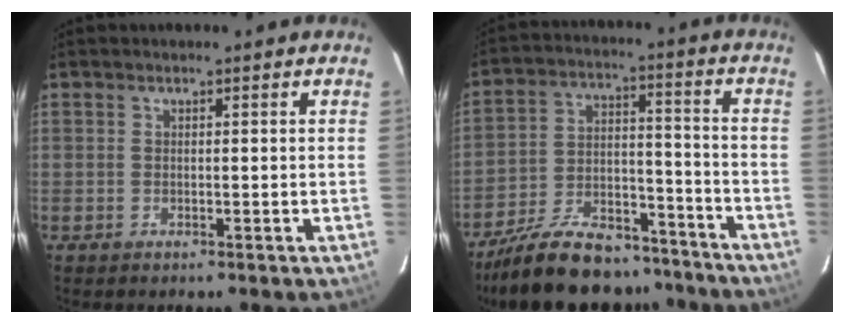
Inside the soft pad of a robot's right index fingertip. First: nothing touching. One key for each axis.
{"total": 22.8, "fx": -18.7, "fy": 8.6, "fz": 10.0, "tx": -0.193, "ty": 0.013, "tz": -0.270}